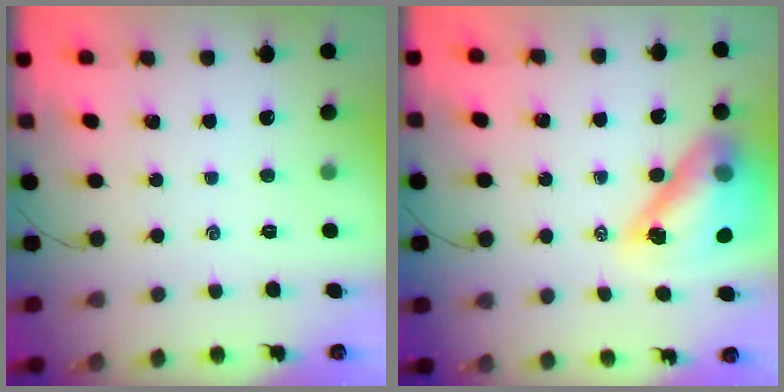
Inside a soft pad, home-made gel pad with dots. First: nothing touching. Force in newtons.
{"total": 16.7, "press": 16.0, "slide": 4.8}